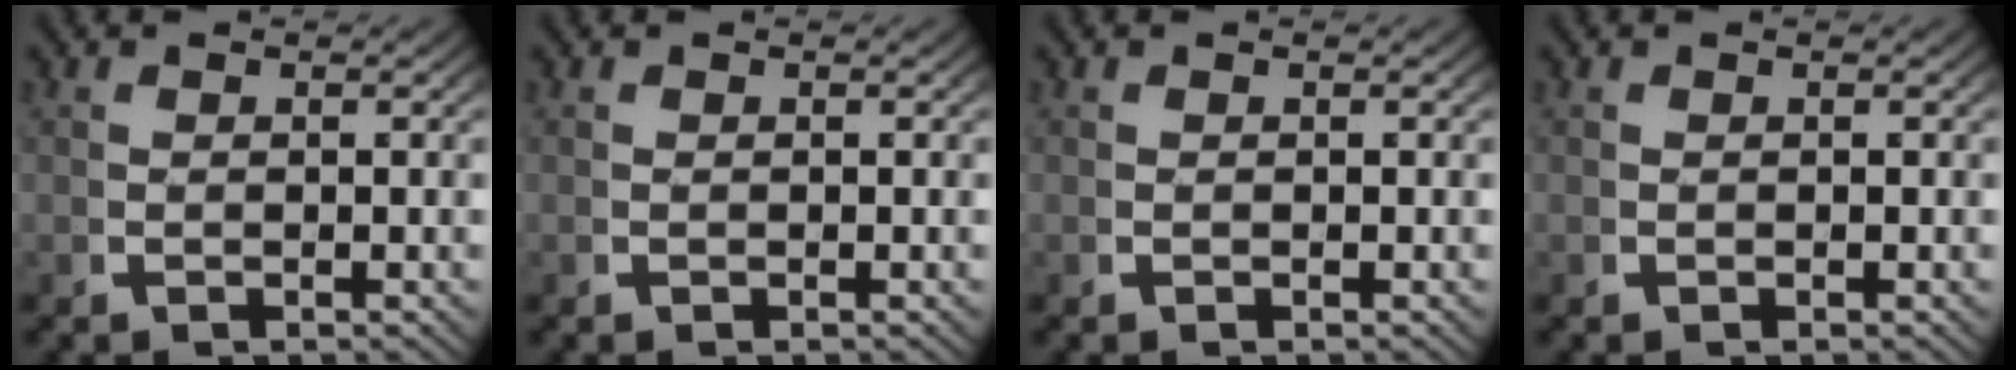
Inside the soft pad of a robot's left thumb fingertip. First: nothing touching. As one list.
[{"total": 0.0}, {"total": 0.0}, {"total": 0.0}]